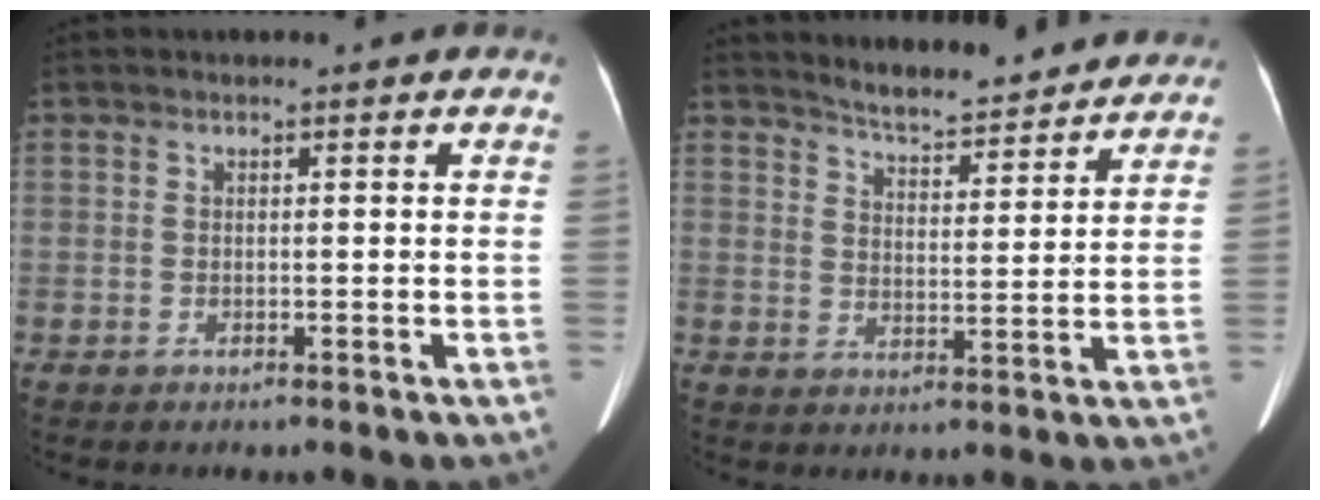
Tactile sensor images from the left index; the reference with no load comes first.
{"total": 11.2, "force": [10.7, 1.6, 3.1], "torque": [-0.043, 0.003, 0.144]}